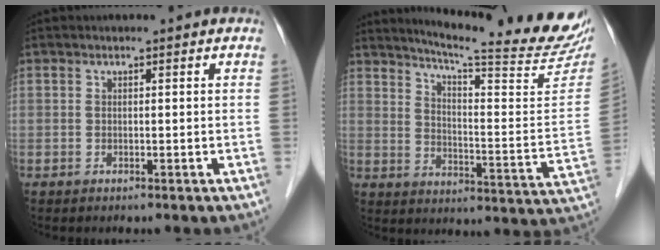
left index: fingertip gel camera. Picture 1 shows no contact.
{"total": 24.0, "force": [21.8, 0.2, 10.2], "torque": [-0.148, -0.098, 0.271]}